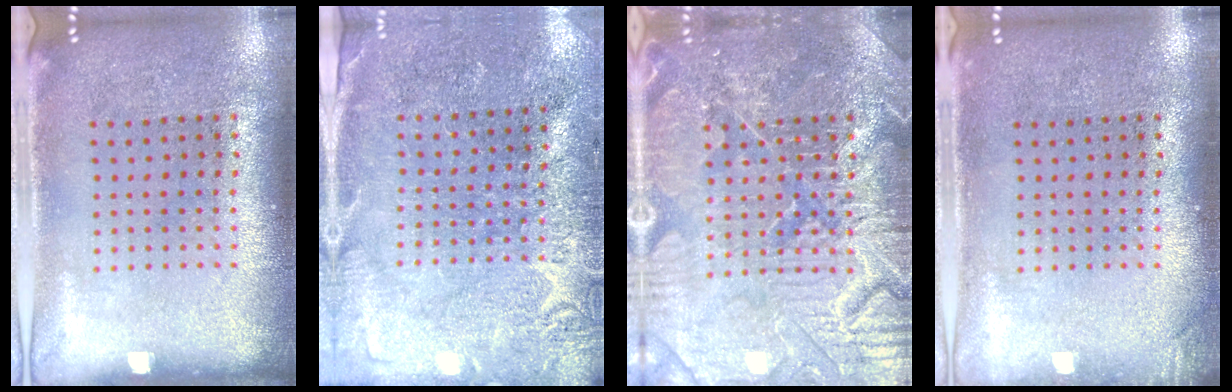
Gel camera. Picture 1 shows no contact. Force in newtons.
{"total": 2.8, "press": 2.8, "slide": 0.3}
{"total": 5.0, "press": 4.9, "slide": 0.7}
{"total": 0.9, "press": 0.9, "slide": 0.2}